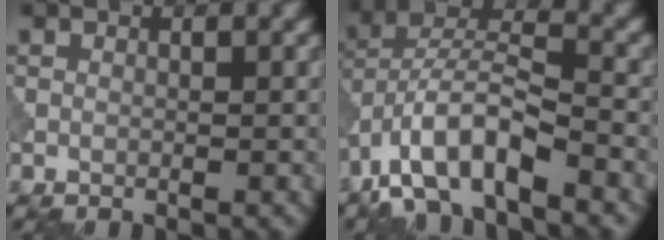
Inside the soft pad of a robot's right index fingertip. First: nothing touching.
{"total": 8.1, "force": [-5.2, 2.6, 5.7], "torque": [-0.099, 0.012, -0.103]}